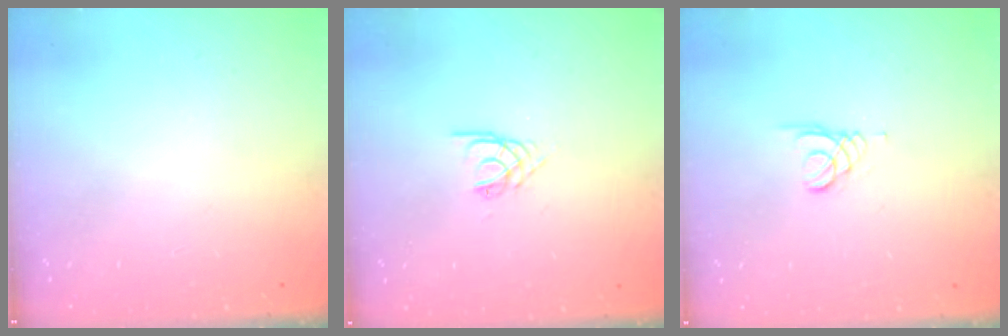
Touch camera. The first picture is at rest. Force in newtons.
{"total": 2.2, "press": 2.1, "slide": 0.4}
{"total": 1.5, "press": 1.5, "slide": 0.1}